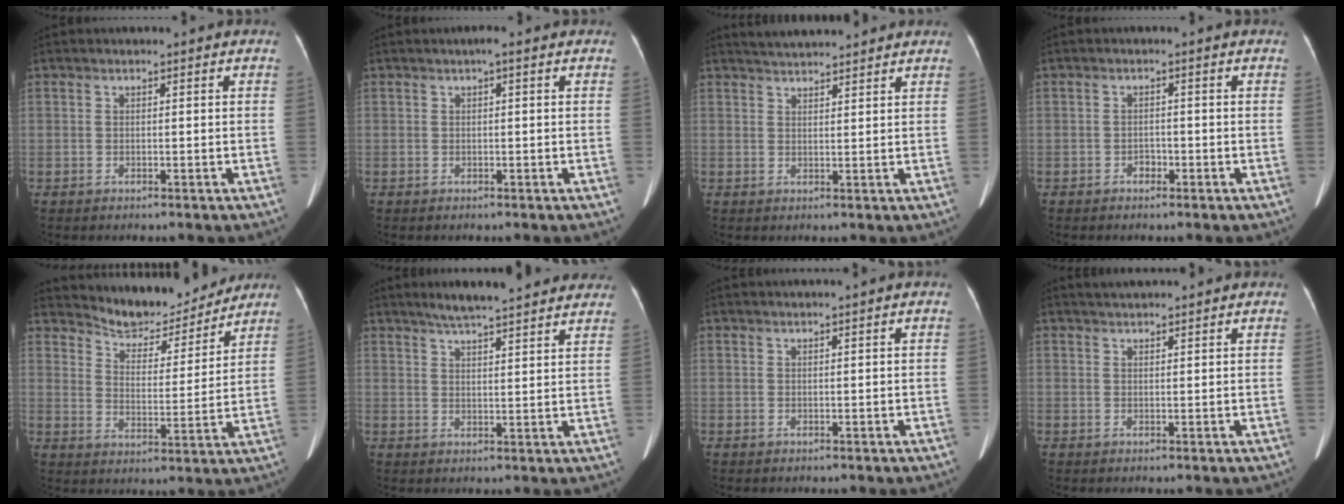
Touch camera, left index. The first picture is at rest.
{"total": 0.7, "force": [0.3, 0.1, 0.6], "torque": [-0.006, 0.009, 0.000]}
{"total": 5.8, "force": [5.5, 0.7, 1.5], "torque": [-0.028, 0.033, 0.081]}
{"total": 1.2, "force": [-0.8, 0.8, 0.4], "torque": [-0.006, 0.004, -0.013]}
{"total": 10.6, "force": [10.3, 2.3, 1.2], "torque": [-0.021, -0.001, 0.160]}
{"total": 14.8, "force": [12.9, 1.5, 7.1], "torque": [-0.099, 0.025, 0.167]}
{"total": 1.4, "force": [1.1, -0.5, 0.7], "torque": [-0.013, 0.008, 0.028]}
{"total": 2.8, "force": [2.7, 0.4, 0.8], "torque": [-0.010, 0.029, 0.046]}